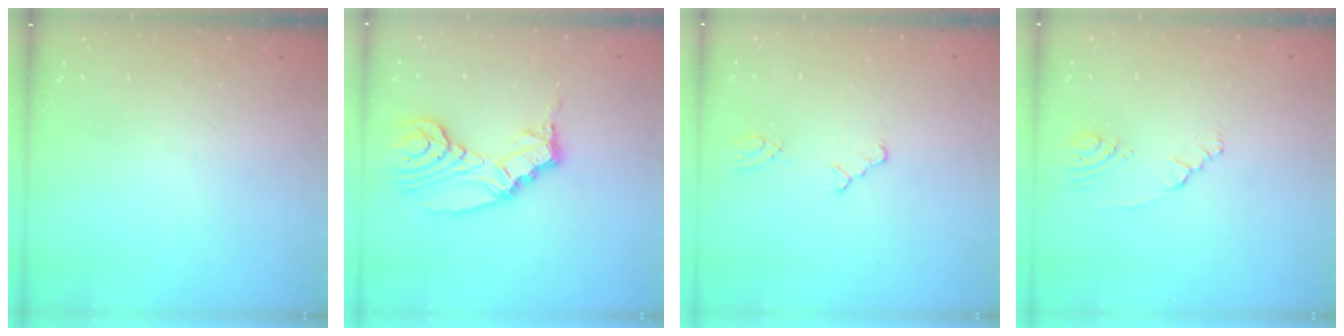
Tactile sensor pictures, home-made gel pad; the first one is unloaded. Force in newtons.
{"total": 11.1, "press": 11.0, "slide": 1.3}
{"total": 2.0, "press": 1.9, "slide": 0.4}
{"total": 2.4, "press": 2.2, "slide": 1.1}